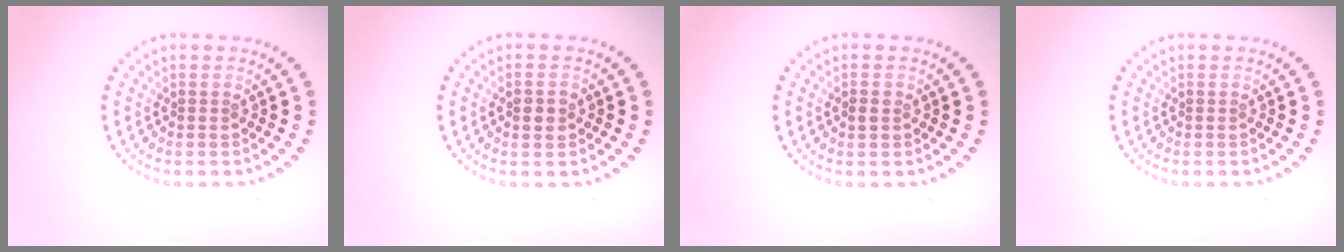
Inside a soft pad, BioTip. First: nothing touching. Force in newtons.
{"total": 1.9, "press": 1.9, "slide": 0.1}
{"total": 1.0, "press": 1.0, "slide": 0.3}
{"total": 0.0}